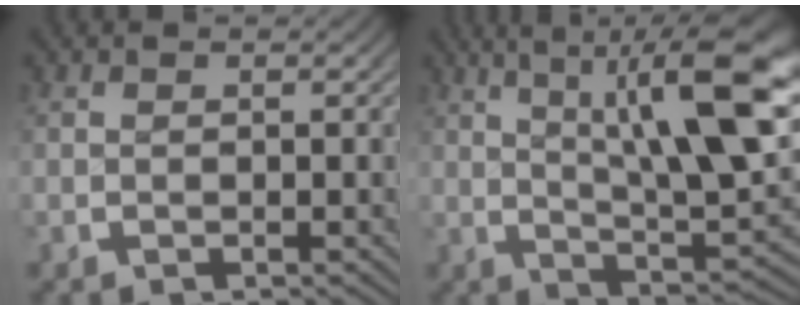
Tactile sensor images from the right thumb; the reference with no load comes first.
{"total": 12.7, "force": [2.1, 5.7, 11.2], "torque": [-0.156, -0.025, 0.035]}